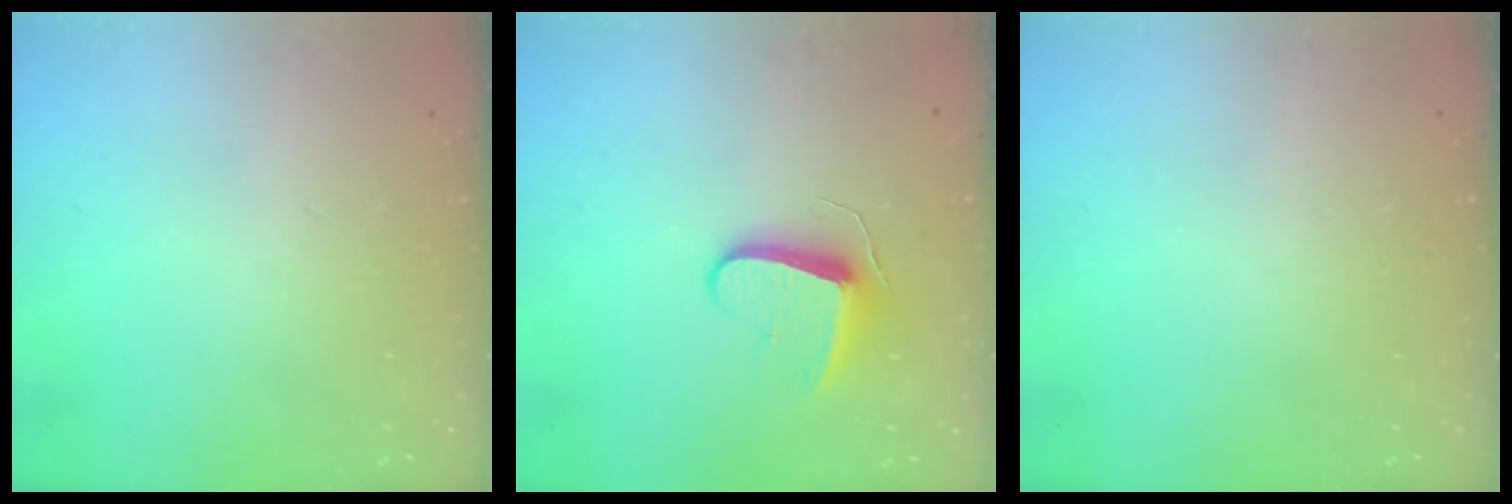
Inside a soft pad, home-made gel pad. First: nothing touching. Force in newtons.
{"total": 8.8, "press": 8.8, "slide": 0.2}
{"total": 0.0}